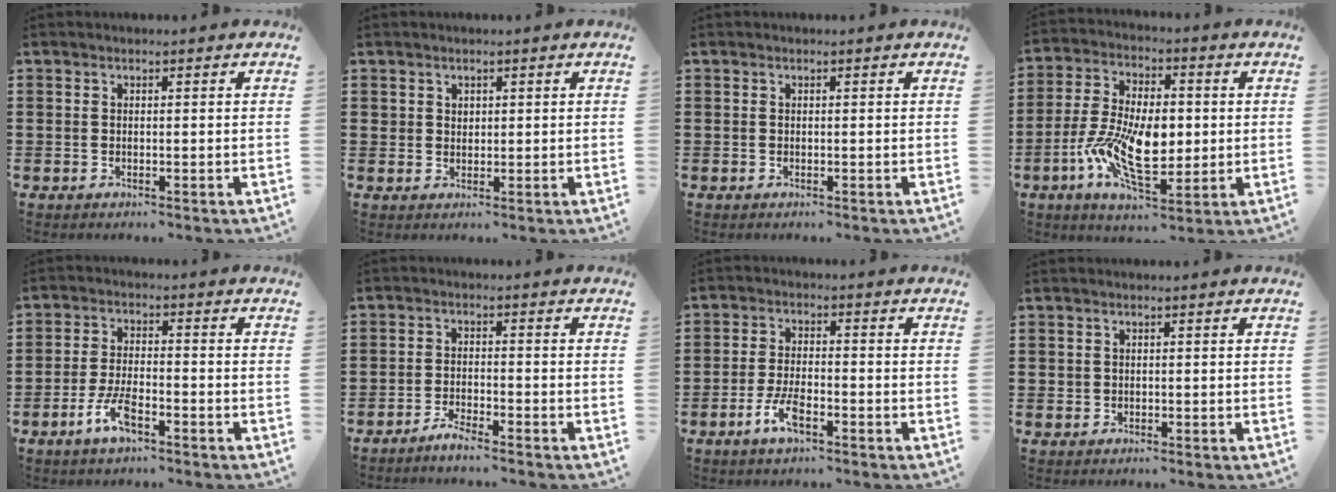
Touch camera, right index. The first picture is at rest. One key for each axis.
{"total": 1.4, "fx": 1.0, "fy": 1.1, "fz": 0.2, "tx": -0.006, "ty": 0.005, "tz": 0.019}
{"total": 0.0}
{"total": 12.1, "fx": -1.7, "fy": 6.2, "fz": 10.3, "tx": -0.215, "ty": -0.004, "tz": -0.032}
{"total": 5.7, "fx": -3.2, "fy": 1.8, "fz": 4.3, "tx": -0.104, "ty": -0.003, "tz": -0.066}
{"total": 2.7, "fx": -2.6, "fy": -0.2, "fz": 0.6, "tx": -0.014, "ty": 0.001, "tz": -0.051}
{"total": 5.2, "fx": -2.8, "fy": 1.7, "fz": 4.0, "tx": -0.092, "ty": 0.000, "tz": -0.058}
{"total": 0.6, "fx": -0.1, "fy": 0.6, "fz": 0.1, "tx": -0.004, "ty": 0.004, "tz": -0.004}